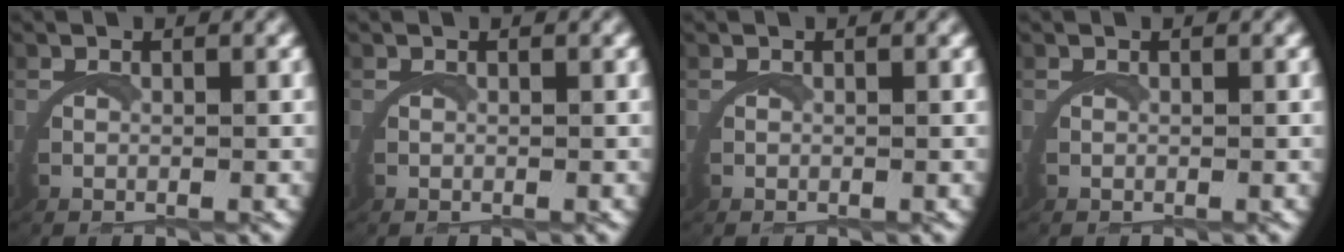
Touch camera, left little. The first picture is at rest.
{"total": 0.0}
{"total": 0.0}
{"total": 0.0}